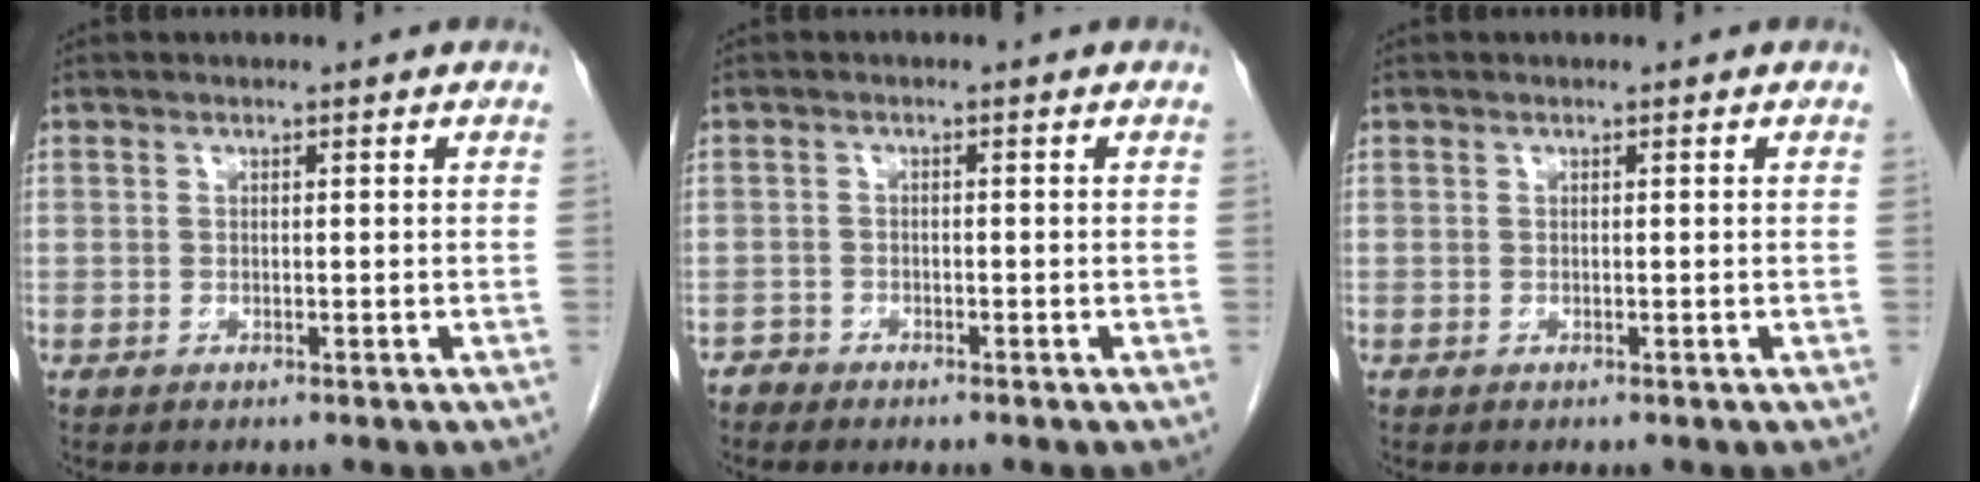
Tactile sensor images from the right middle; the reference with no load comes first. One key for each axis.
{"total": 1.3, "fx": -1.2, "fy": 0.4, "fz": -0.4, "tx": 0.008, "ty": 0.001, "tz": -0.025}
{"total": 0.0}